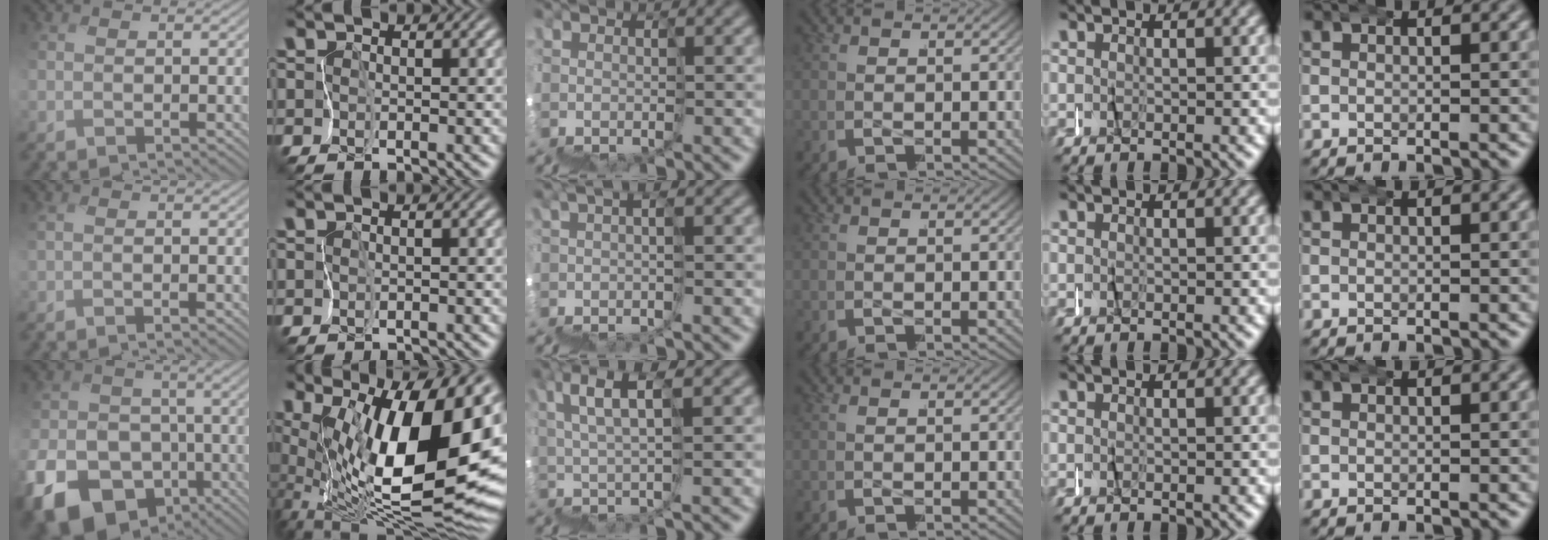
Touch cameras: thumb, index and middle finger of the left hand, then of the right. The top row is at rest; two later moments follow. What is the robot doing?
{"motion": "wrap", "object": "felt sheet"}